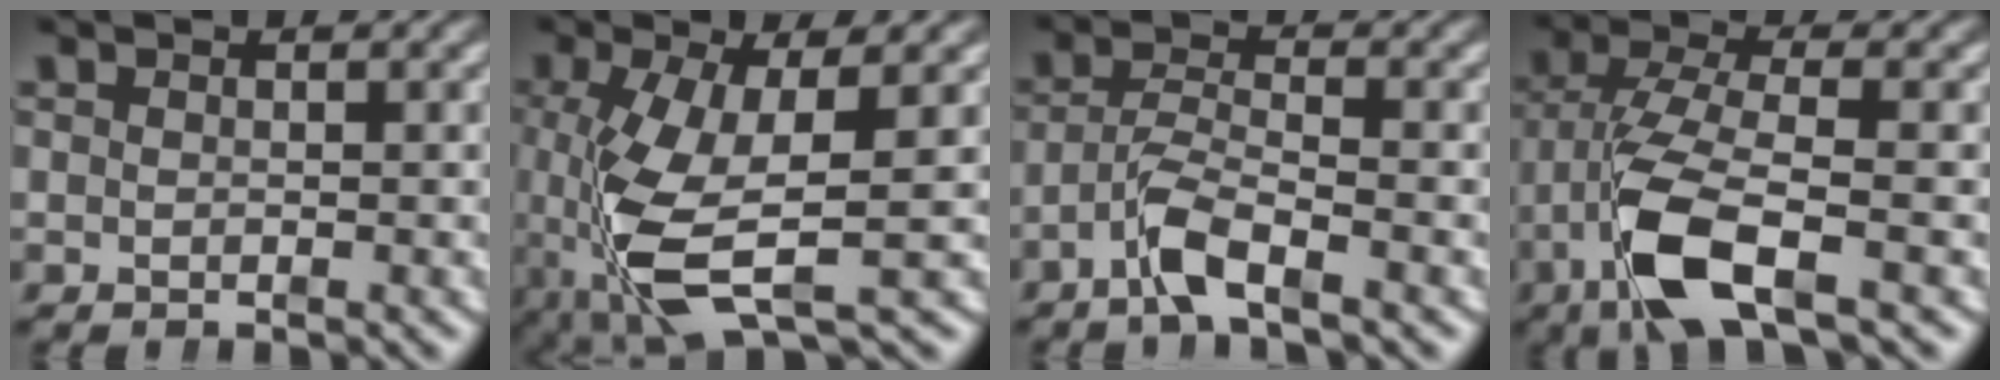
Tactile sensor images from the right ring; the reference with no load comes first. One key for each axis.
{"total": 9.6, "fx": -1.2, "fy": 4.4, "fz": 8.5, "tx": -0.184, "ty": -0.034, "tz": 0.007}
{"total": 3.5, "fx": -1.9, "fy": 1.0, "fz": 2.7, "tx": -0.056, "ty": -0.013, "tz": -0.032}
{"total": 6.9, "fx": -1.4, "fy": 2.8, "fz": 6.1, "tx": -0.134, "ty": -0.026, "tz": -0.011}